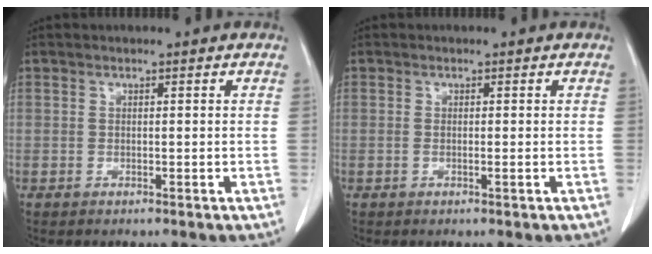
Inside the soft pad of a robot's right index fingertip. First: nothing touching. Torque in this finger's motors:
{"motor_torque": [0.04, 0.04, -0.09, -0.01]}